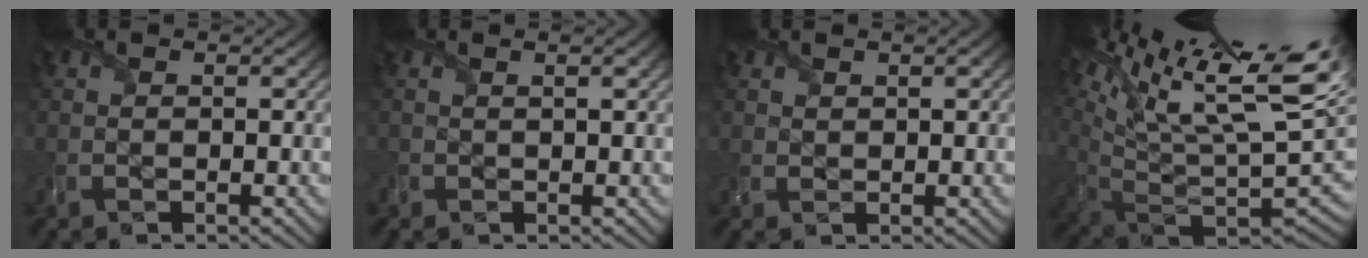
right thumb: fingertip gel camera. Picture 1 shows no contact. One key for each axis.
{"total": 1.0, "fx": 0.4, "fy": 0.2, "fz": 0.9, "tx": -0.020, "ty": 0.003, "tz": 0.005}
{"total": 1.1, "fx": 0.9, "fy": 0.6, "fz": 0.4, "tx": -0.014, "ty": 0.000, "tz": 0.021}
{"total": 17.6, "fx": 9.9, "fy": 5.7, "fz": 13.4, "tx": -0.248, "ty": 0.009, "tz": 0.189}